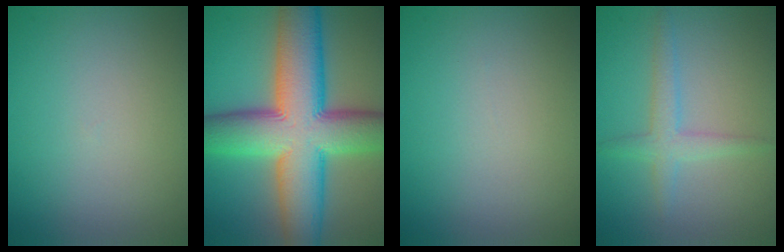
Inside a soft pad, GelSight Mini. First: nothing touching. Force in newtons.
{"total": 14.0, "press": 14.0, "slide": 0.5}
{"total": 0.0}
{"total": 2.3, "press": 2.3, "slide": 0.1}